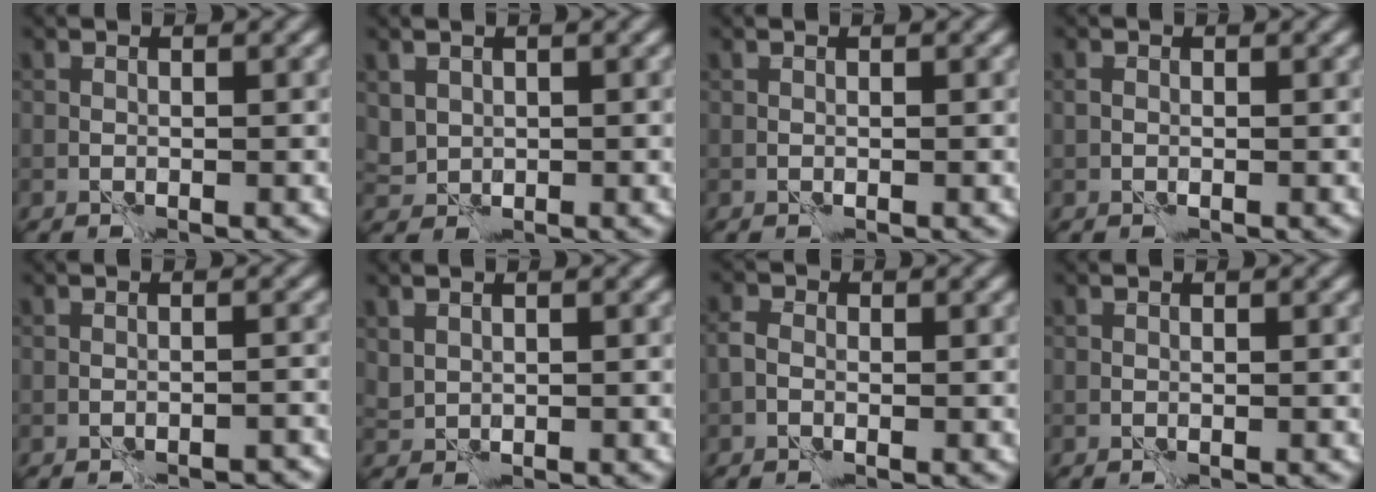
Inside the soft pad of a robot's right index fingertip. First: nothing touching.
{"total": 1.5, "force": [0.6, 1.3, 0.4], "torque": [-0.012, -0.004, 0.016]}
{"total": 0.0}
{"total": 0.6, "force": [-0.1, 0.5, 0.3], "torque": [-0.005, -0.001, -0.003]}
{"total": 2.4, "force": [-2.1, 0.7, 1.0], "torque": [-0.016, 0.012, -0.026]}
{"total": 0.8, "force": [0.5, 0.5, 0.2], "torque": [-0.009, -0.002, 0.016]}
{"total": 1.3, "force": [-0.5, 1.0, 0.7], "torque": [-0.014, 0.004, -0.017]}
{"total": 0.0}